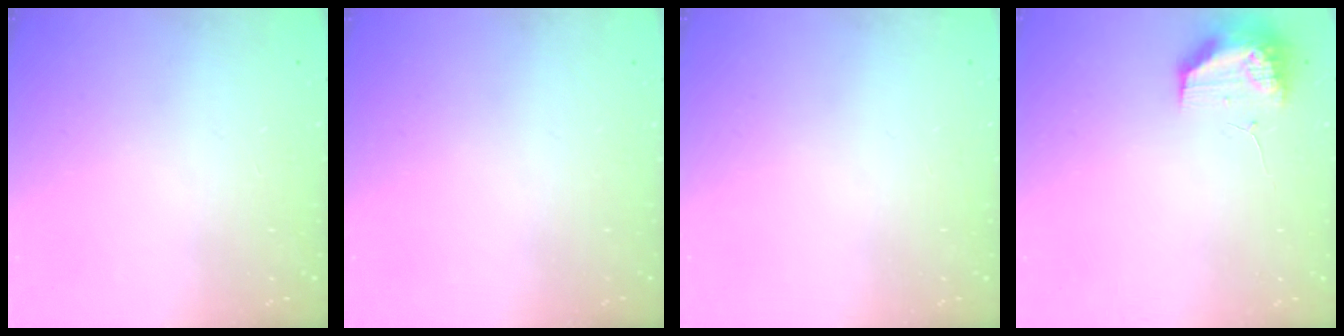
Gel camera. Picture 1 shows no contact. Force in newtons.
{"total": 0.0}
{"total": 2.8, "press": 2.2, "slide": 1.7}
{"total": 9.7, "press": 9.6, "slide": 1.5}